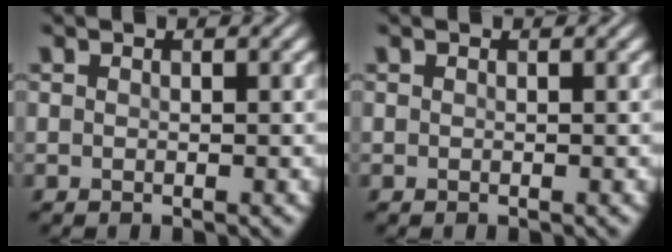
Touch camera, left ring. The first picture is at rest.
{"total": 0.0}